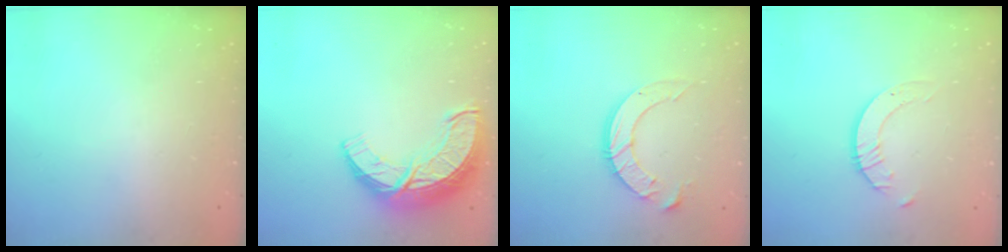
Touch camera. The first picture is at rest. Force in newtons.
{"total": 12.6, "press": 12.6, "slide": 0.9}
{"total": 10.2, "press": 10.2, "slide": 1.0}
{"total": 2.1, "press": 2.1, "slide": 0.2}